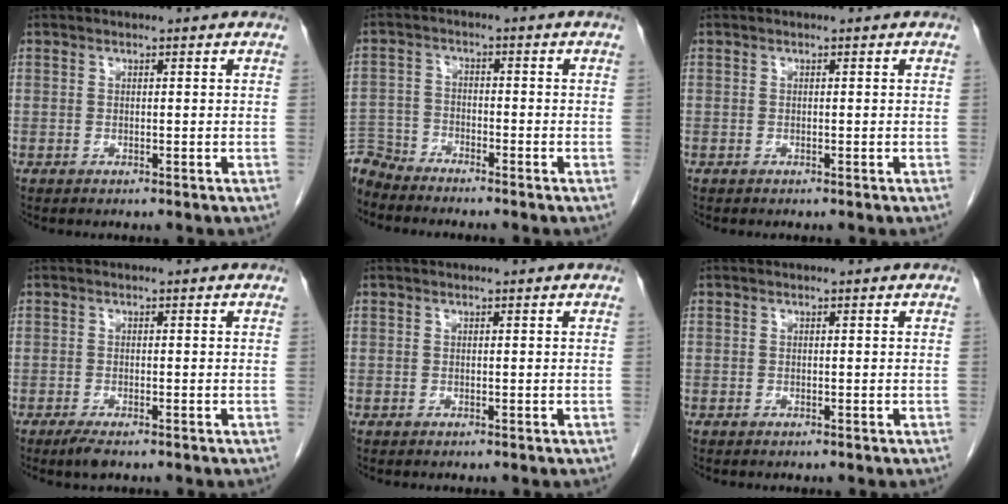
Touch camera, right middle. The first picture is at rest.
{"total": 6.0, "force": [-5.9, 0.9, -0.1], "torque": [0.006, -0.005, -0.116]}
{"total": 0.0}
{"total": 2.3, "force": [-1.7, 0.4, 1.6], "torque": [-0.037, -0.008, -0.029]}
{"total": 0.0}
{"total": 0.0}